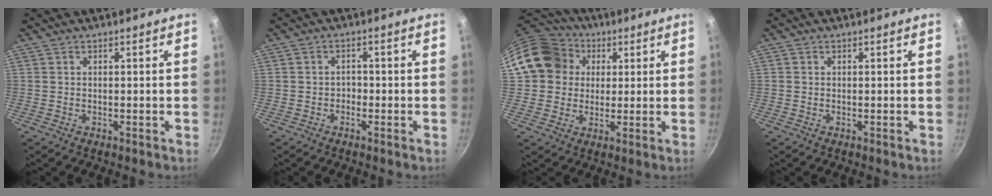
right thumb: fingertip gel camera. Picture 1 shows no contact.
{"total": 1.5, "force": [-0.8, 1.2, 0.5], "torque": [0.005, 0.009, -0.012]}
{"total": 14.4, "force": [3.4, 12.8, 5.7], "torque": [-0.079, 0.027, 0.051]}
{"total": 0.0}